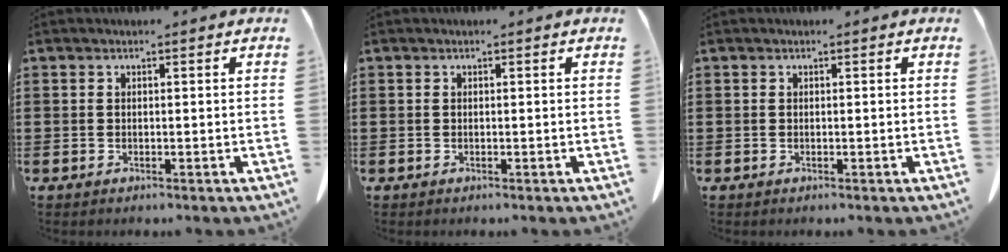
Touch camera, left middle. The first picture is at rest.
{"total": 0.0}
{"total": 0.0}